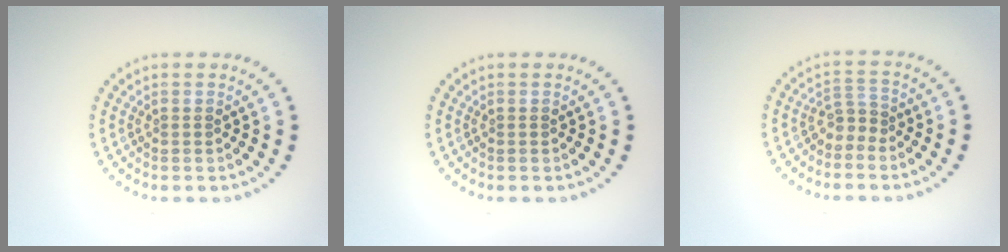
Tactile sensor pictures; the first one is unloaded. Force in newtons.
{"total": 0.0}
{"total": 1.8, "press": 1.2, "slide": 1.3}